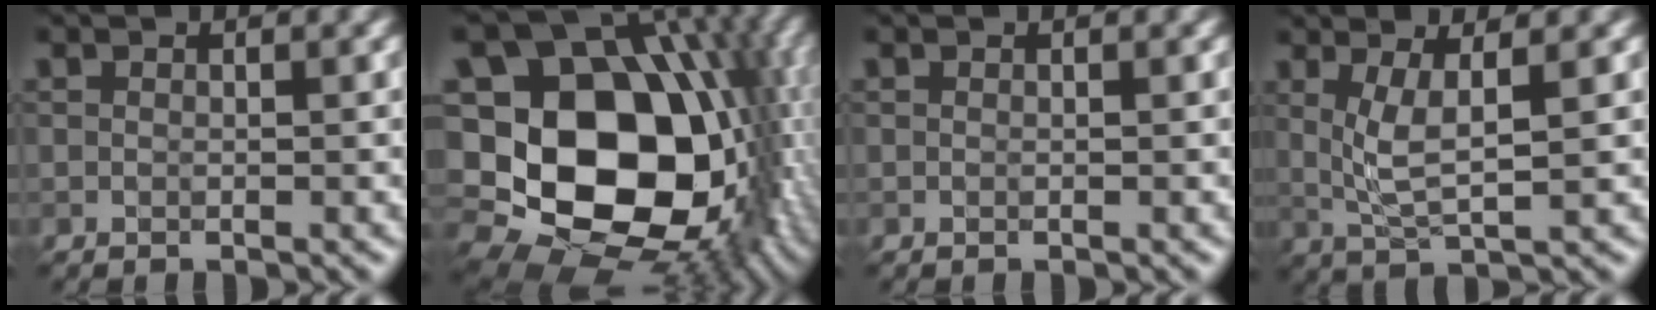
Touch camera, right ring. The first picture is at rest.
{"total": 20.5, "force": [-1.6, 15.7, 13.1], "torque": [-0.231, -0.006, -0.019]}
{"total": 0.0}
{"total": 3.4, "force": [0.8, 0.3, 3.3], "torque": [-0.074, 0.000, 0.022]}